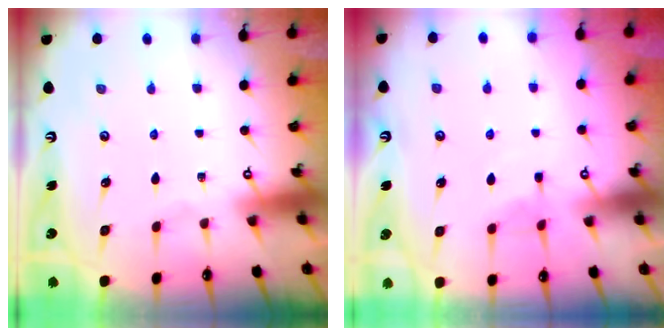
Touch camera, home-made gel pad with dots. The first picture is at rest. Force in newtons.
{"total": 3.9, "press": 3.8, "slide": 0.5}